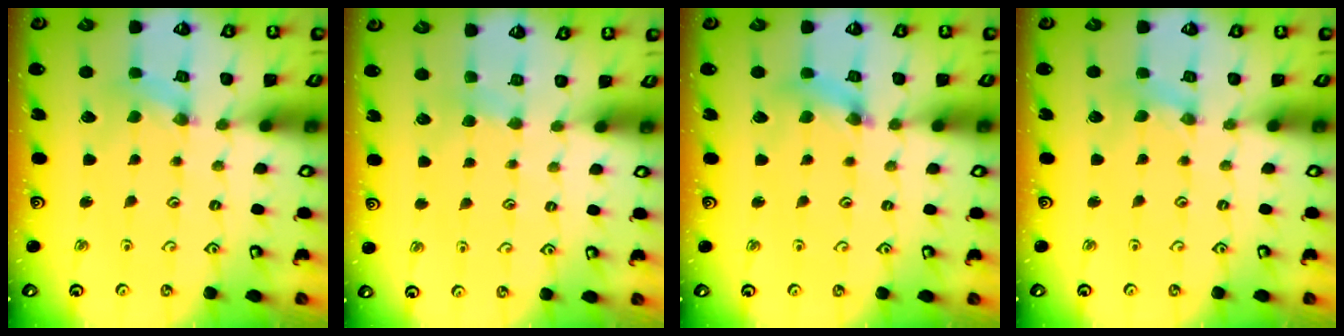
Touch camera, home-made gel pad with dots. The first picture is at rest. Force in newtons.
{"total": 2.4, "press": 2.3, "slide": 0.4}
{"total": 4.3, "press": 4.3, "slide": 0.5}
{"total": 0.0}